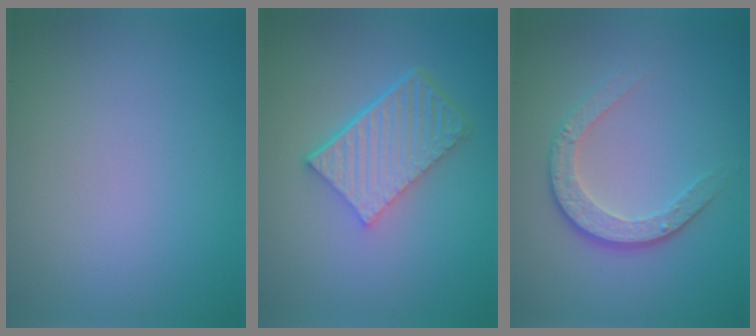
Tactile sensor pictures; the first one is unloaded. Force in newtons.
{"total": 6.2, "press": 4.2, "slide": 4.5}
{"total": 3.5, "press": 2.6, "slide": 2.3}